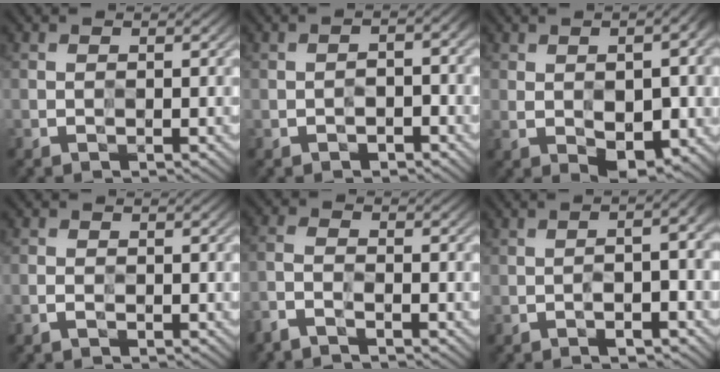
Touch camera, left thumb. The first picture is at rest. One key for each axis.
{"total": 2.4, "fx": -1.2, "fy": 1.3, "fz": 1.6, "tx": -0.025, "ty": -0.001, "tz": -0.022}
{"total": 10.6, "fx": -1.1, "fy": 5.3, "fz": 9.1, "tx": -0.121, "ty": -0.010, "tz": -0.006}
{"total": 1.1, "fx": -0.6, "fy": 0.8, "fz": 0.5, "tx": -0.009, "ty": -0.003, "tz": -0.014}
{"total": 3.0, "fx": -2.5, "fy": 0.6, "fz": 1.6, "tx": -0.037, "ty": -0.006, "tz": -0.060}
{"total": 5.4, "fx": -1.8, "fy": 1.6, "fz": 4.9, "tx": -0.069, "ty": -0.001, "tz": -0.024}